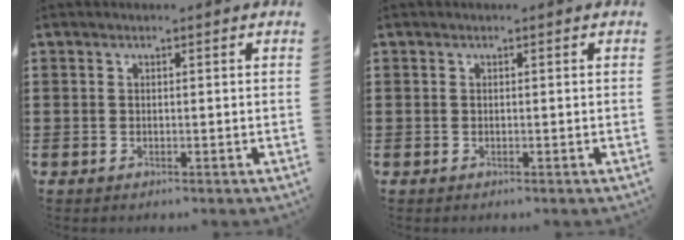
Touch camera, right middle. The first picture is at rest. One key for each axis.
{"total": 0.0}